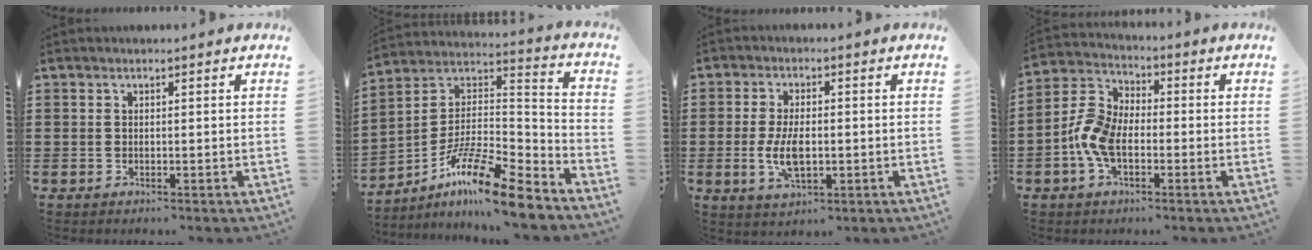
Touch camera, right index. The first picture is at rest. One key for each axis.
{"total": 13.4, "fx": -9.7, "fy": 2.3, "fz": 8.9, "tx": -0.169, "ty": 0.017, "tz": -0.185}
{"total": 6.1, "fx": -0.9, "fy": 3.0, "fz": 5.2, "tx": -0.112, "ty": -0.002, "tz": -0.019}
{"total": 7.2, "fx": -2.1, "fy": 4.2, "fz": 5.5, "tx": -0.140, "ty": 0.000, "tz": -0.047}